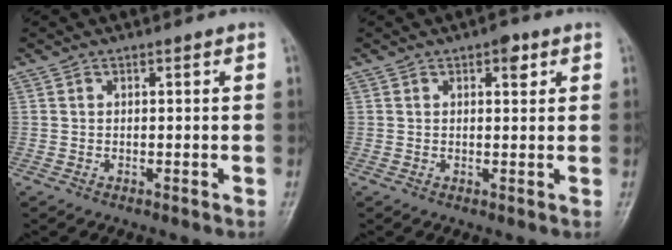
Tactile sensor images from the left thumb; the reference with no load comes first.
{"total": 2.8, "force": [1.4, 1.4, 2.0], "torque": [-0.017, -0.002, 0.016]}